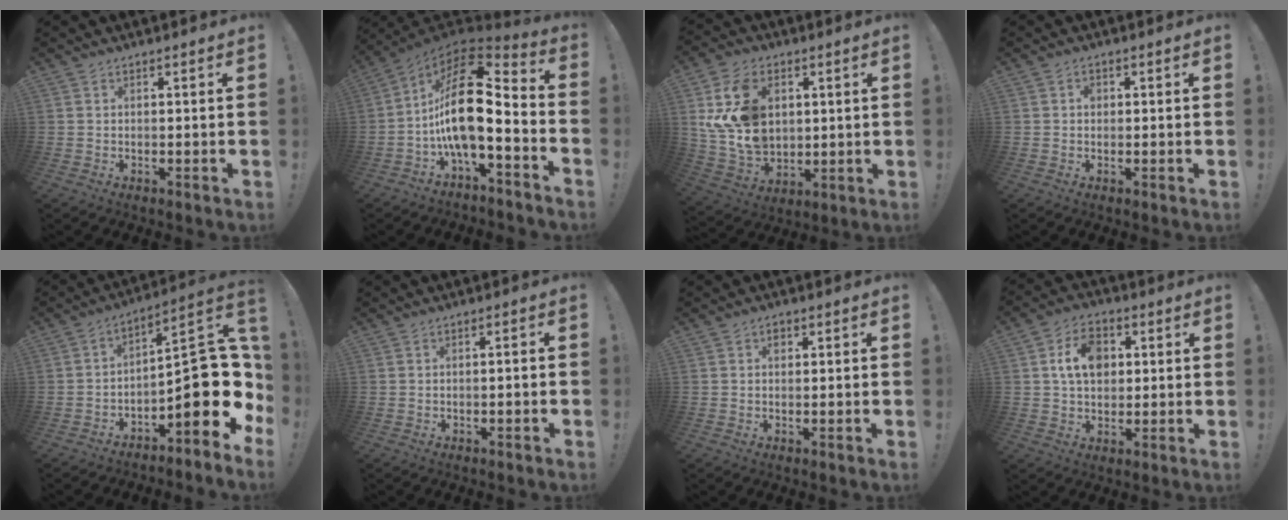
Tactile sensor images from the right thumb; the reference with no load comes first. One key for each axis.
{"total": 19.2, "fx": -0.7, "fy": 7.5, "fz": 17.7, "tx": -0.325, "ty": -0.001, "tz": -0.016}
{"total": 18.1, "fx": 4.9, "fy": 13.1, "fz": 11.4, "tx": -0.226, "ty": -0.021, "tz": 0.096}
{"total": 1.6, "fx": 0.0, "fy": 1.3, "fz": 0.8, "tx": -0.004, "ty": 0.000, "tz": -0.004}
{"total": 17.9, "fx": -3.3, "fy": 6.9, "fz": 16.2, "tx": -0.221, "ty": 0.009, "tz": -0.045}
{"total": 1.3, "fx": -0.8, "fy": -0.2, "fz": 1.0, "tx": -0.015, "ty": 0.002, "tz": -0.015}
{"total": 1.2, "fx": 0.5, "fy": 0.9, "fz": 0.5, "tx": 0.003, "ty": -0.002, "tz": 0.005}
{"total": 10.4, "fx": 2.5, "fy": 7.7, "fz": 6.6, "tx": -0.099, "ty": 0.007, "tz": 0.047}